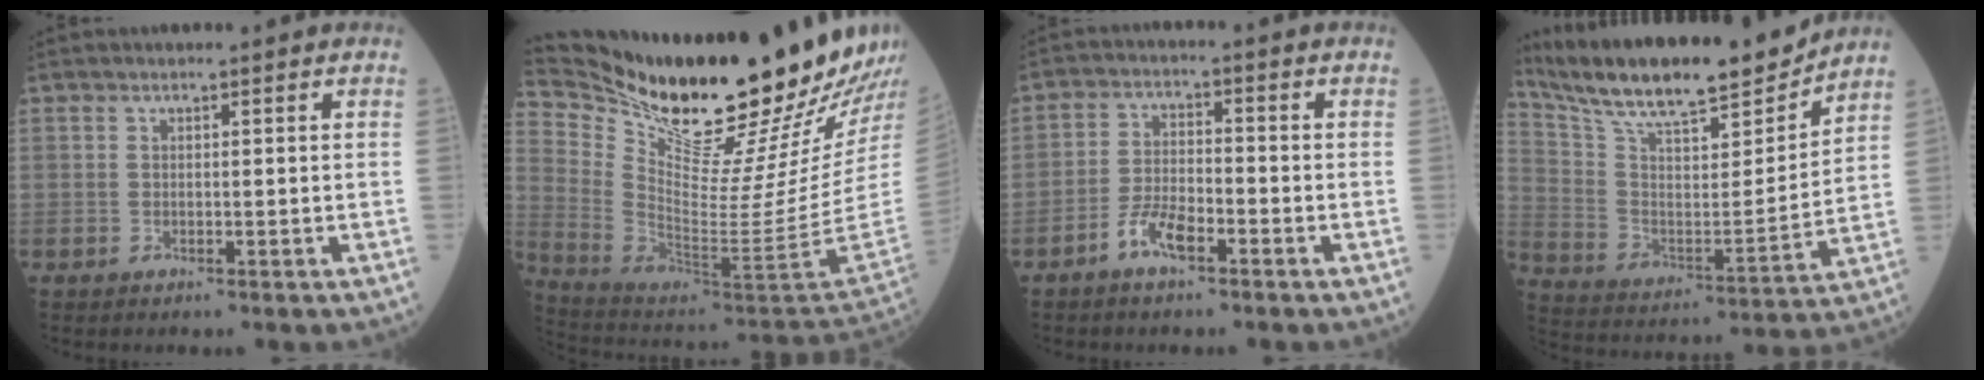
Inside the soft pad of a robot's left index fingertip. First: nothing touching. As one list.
[{"total": 31.8, "force": [26.9, 2.8, 16.8], "torque": [-0.290, -0.104, 0.401]}, {"total": 4.9, "force": [-3.2, 1.4, 3.4], "torque": [-0.077, 0.001, -0.064]}, {"total": 21.0, "force": [18.6, 2.8, 9.4], "torque": [-0.179, -0.005, 0.310]}]